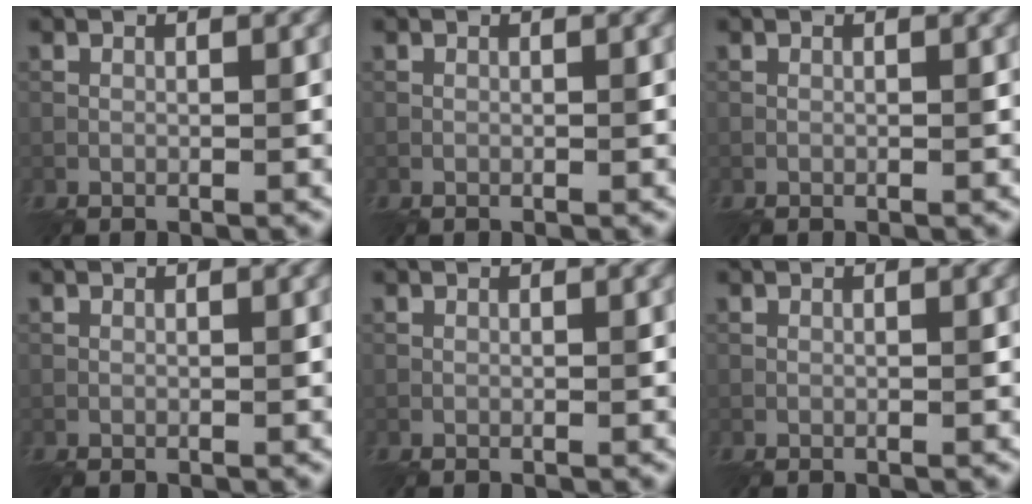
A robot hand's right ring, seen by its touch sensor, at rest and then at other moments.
{"total": 0.0}
{"total": 0.0}
{"total": 0.0}
{"total": 0.0}
{"total": 0.0}